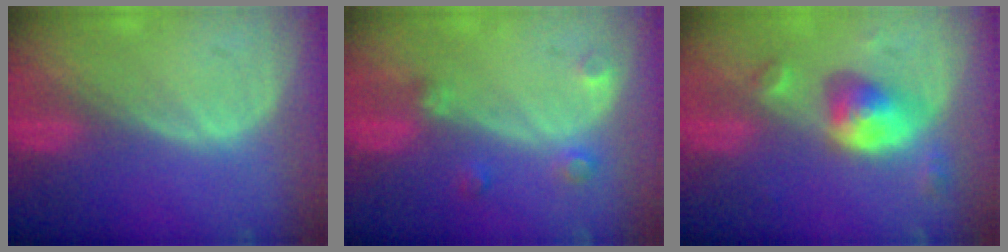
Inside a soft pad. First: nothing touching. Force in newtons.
{"total": 2.8, "press": 2.7, "slide": 0.7}
{"total": 5.7, "press": 5.4, "slide": 1.8}